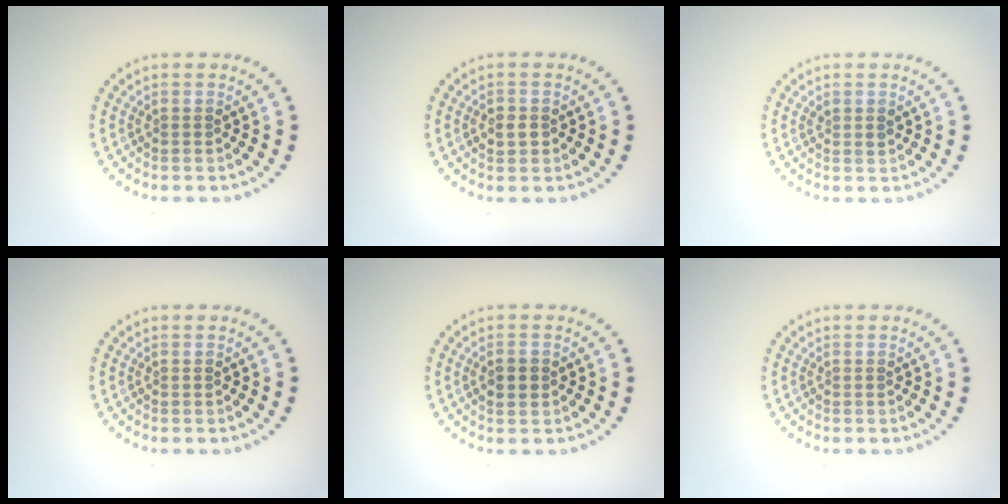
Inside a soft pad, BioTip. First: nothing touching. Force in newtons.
{"total": 1.4, "press": 1.4, "slide": 0.2}
{"total": 0.8, "press": 0.8, "slide": 0.3}
{"total": 0.0}
{"total": 1.7, "press": 1.7, "slide": 0.3}
{"total": 0.0}